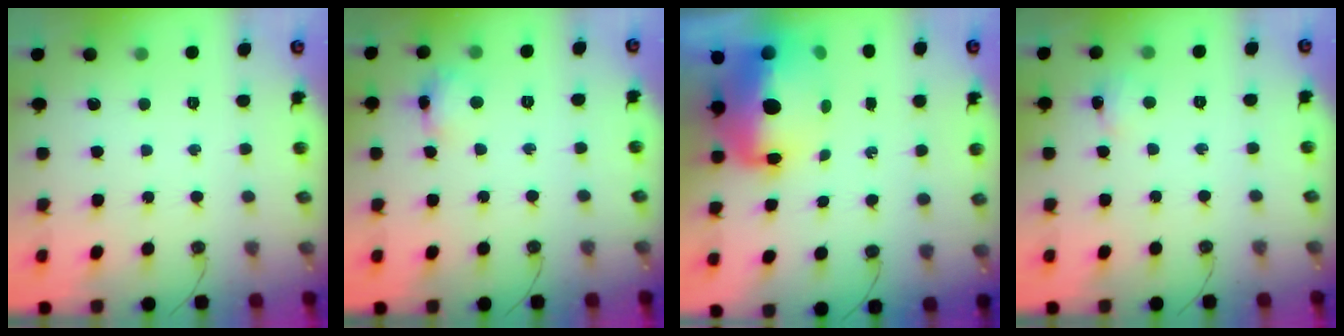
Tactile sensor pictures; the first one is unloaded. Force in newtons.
{"total": 7.2, "press": 7.2, "slide": 0.5}
{"total": 14.1, "press": 14.1, "slide": 1.3}
{"total": 2.9, "press": 2.8, "slide": 0.6}